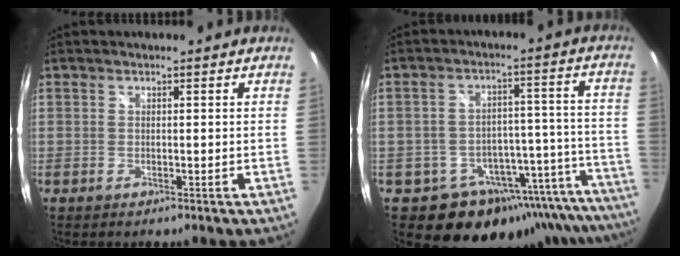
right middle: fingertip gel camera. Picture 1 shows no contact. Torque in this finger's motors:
{"motor_torque": [1.07, -1.06, 0.16, 0.06]}